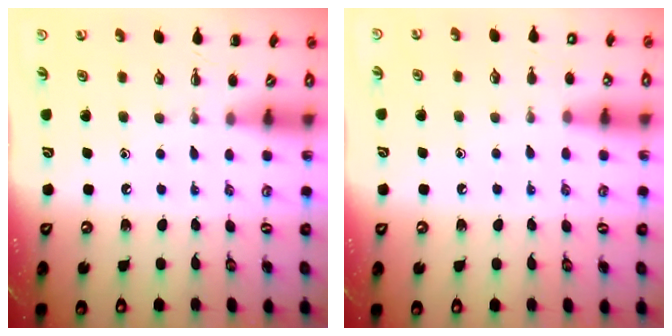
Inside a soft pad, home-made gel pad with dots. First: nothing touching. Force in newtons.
{"total": 7.9, "press": 7.6, "slide": 2.3}